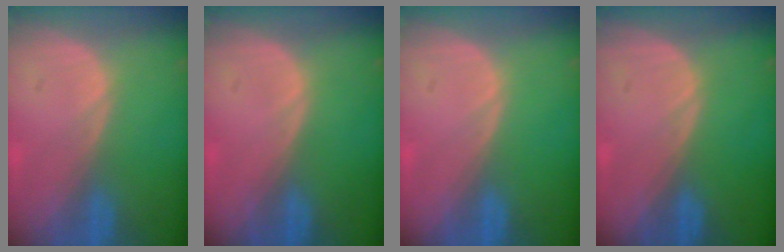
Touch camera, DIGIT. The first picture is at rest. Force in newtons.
{"total": 0.0}
{"total": 0.0}
{"total": 0.0}